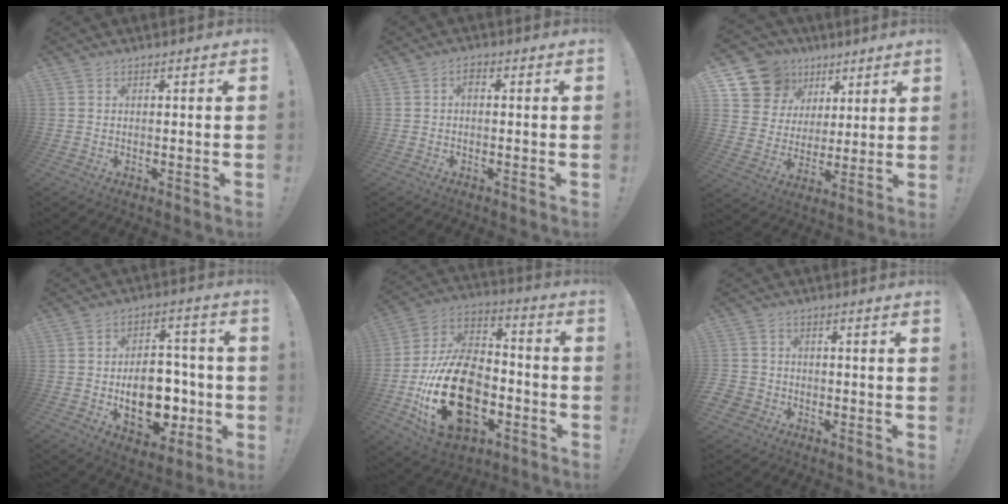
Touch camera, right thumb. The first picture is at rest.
{"total": 1.6, "force": [-0.6, 0.7, 1.3], "torque": [-0.027, 0.007, -0.011]}
{"total": 13.0, "force": [7.4, 10.3, 3.1], "torque": [-0.059, -0.043, 0.153]}
{"total": 16.3, "force": [-3.9, 10.9, 11.5], "torque": [-0.174, 0.021, -0.057]}
{"total": 26.9, "force": [-8.4, 17.1, 19.0], "torque": [-0.365, 0.052, -0.127]}
{"total": 4.3, "force": [-2.0, 3.6, 1.3], "torque": [-0.040, 0.012, -0.036]}